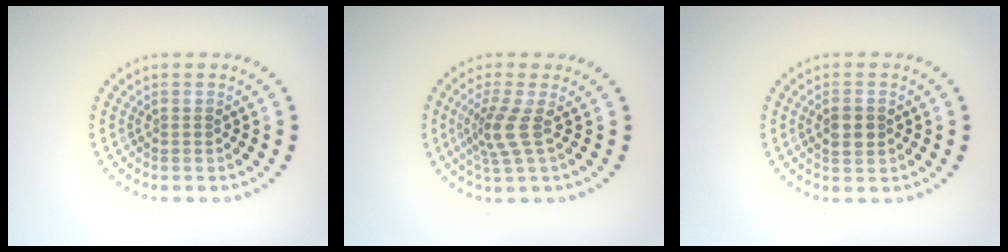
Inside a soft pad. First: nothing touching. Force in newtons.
{"total": 2.8, "press": 1.9, "slide": 2.0}
{"total": 2.2, "press": 2.2, "slide": 0.1}